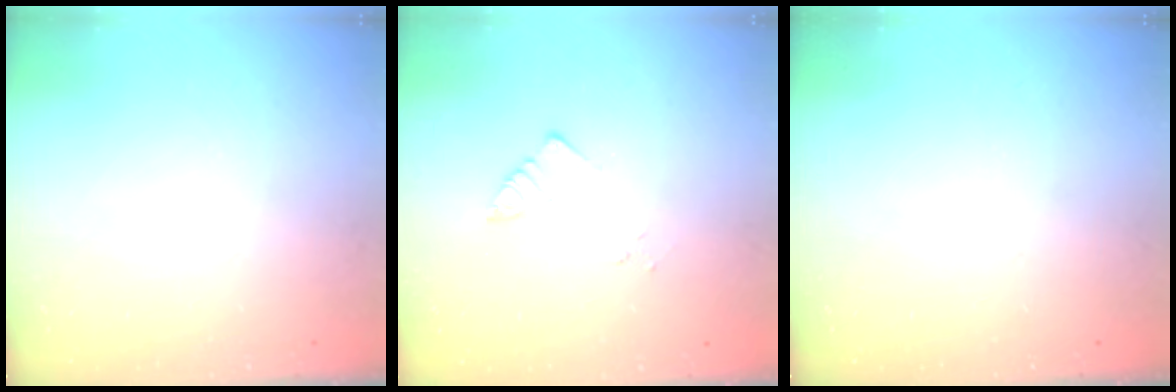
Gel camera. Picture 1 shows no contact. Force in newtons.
{"total": 2.8, "press": 2.8, "slide": 0.2}
{"total": 0.0}